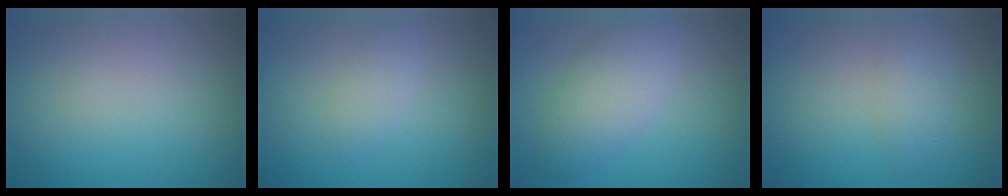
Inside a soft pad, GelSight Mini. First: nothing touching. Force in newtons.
{"total": 1.5, "press": 1.5, "slide": 0.0}
{"total": 4.1, "press": 4.1, "slide": 0.2}
{"total": 2.2, "press": 2.2, "slide": 0.1}